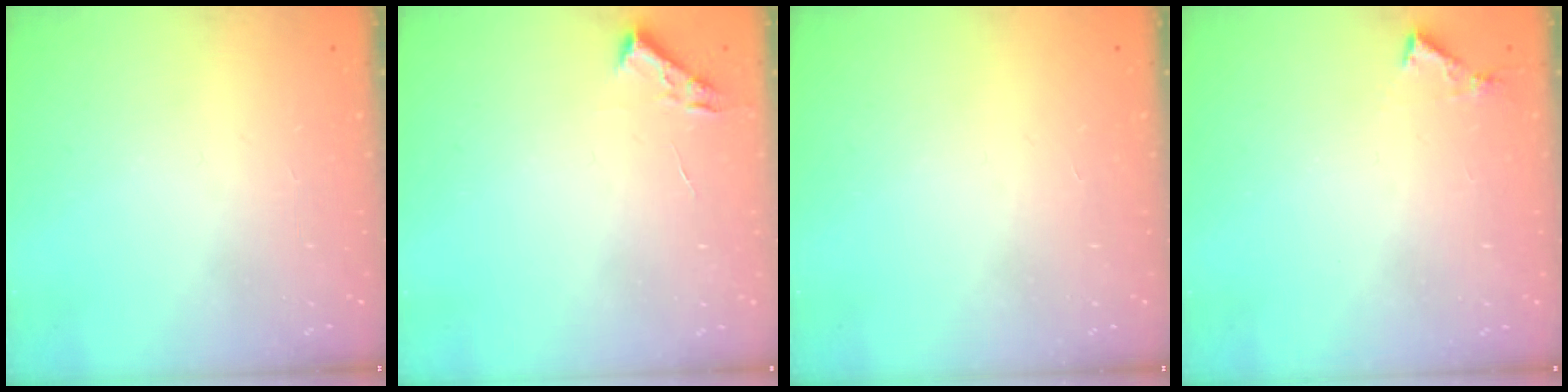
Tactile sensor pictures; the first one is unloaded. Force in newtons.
{"total": 2.7, "press": 2.7, "slide": 0.4}
{"total": 1.6, "press": 1.6, "slide": 0.1}
{"total": 4.1, "press": 4.1, "slide": 0.5}